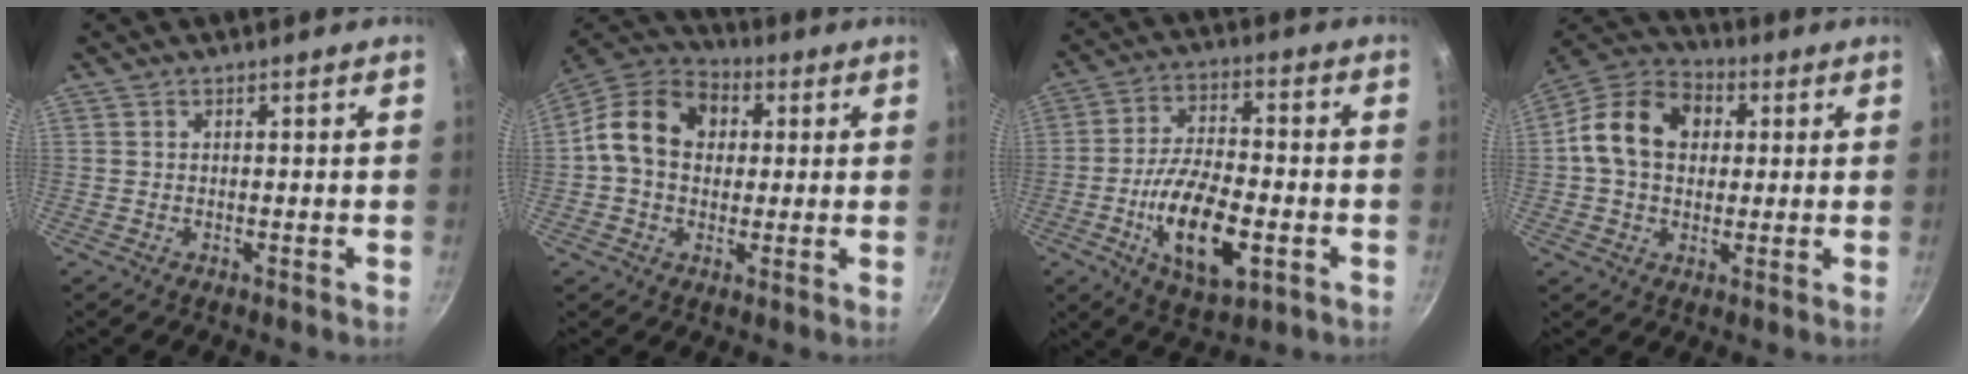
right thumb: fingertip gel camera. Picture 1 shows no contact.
{"total": 14.4, "force": [2.0, 11.3, 8.7], "torque": [-0.129, 0.027, 0.013]}
{"total": 15.6, "force": [-4.6, 7.0, 13.1], "torque": [-0.228, 0.018, -0.079]}
{"total": 14.1, "force": [2.1, 10.8, 8.7], "torque": [-0.129, 0.023, 0.016]}